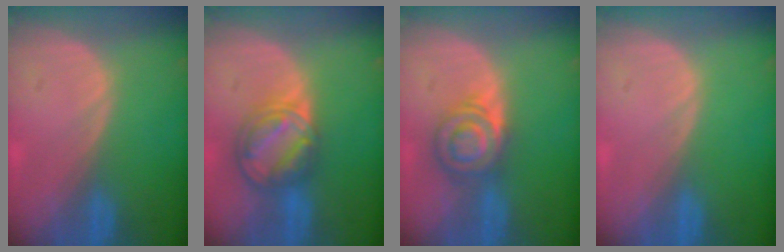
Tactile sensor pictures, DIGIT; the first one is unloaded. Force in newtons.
{"total": 8.1, "press": 7.0, "slide": 4.2}
{"total": 5.9, "press": 5.9, "slide": 0.6}
{"total": 0.0}